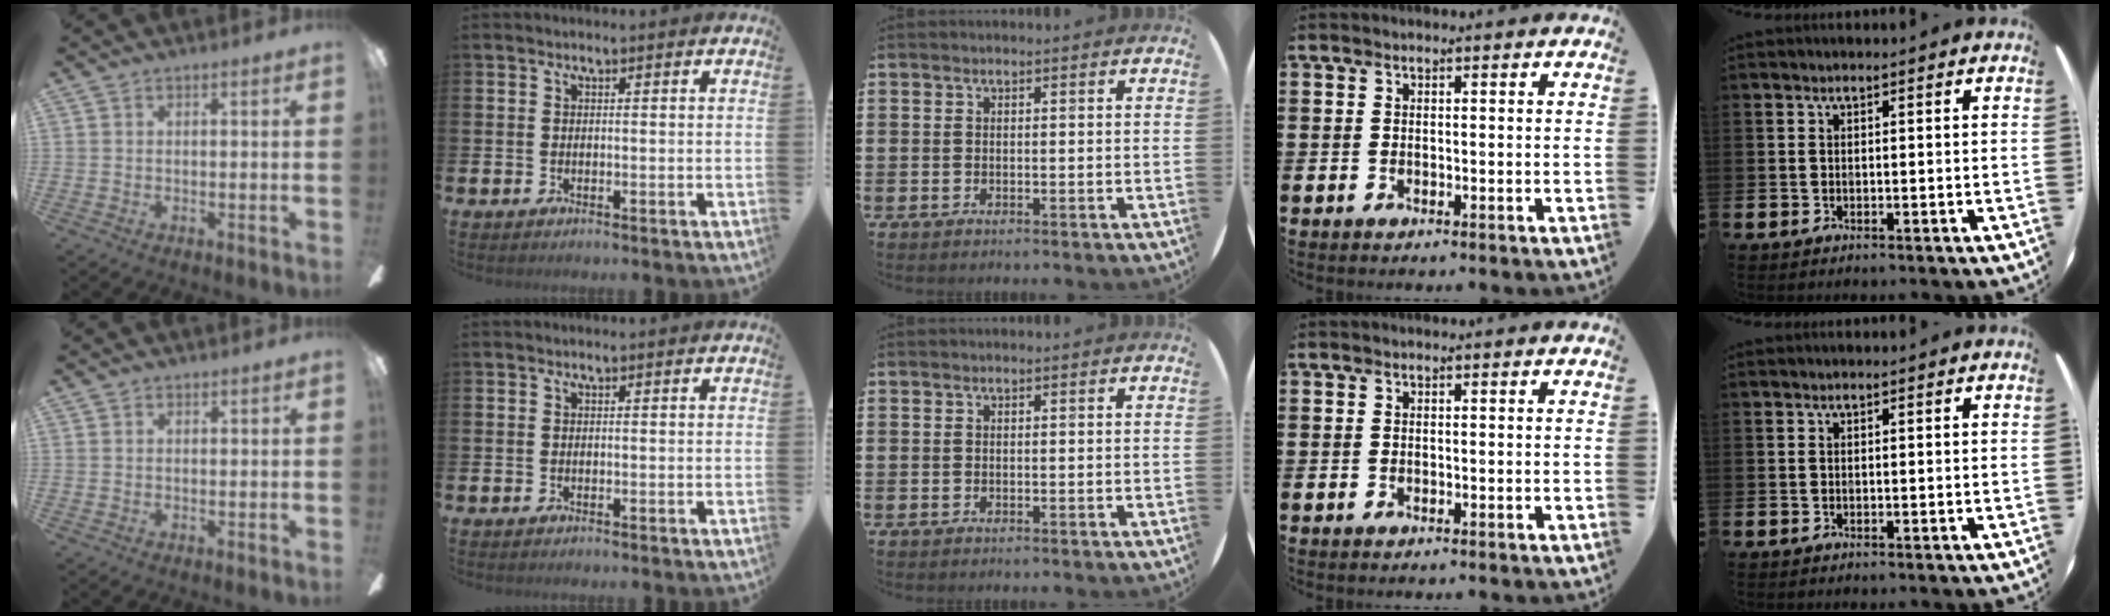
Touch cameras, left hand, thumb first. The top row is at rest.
{"thumb": {"total": 0.6, "force": [0.5, 0.2, -0.1], "torque": [0.001, 0.000, 0.010]}}